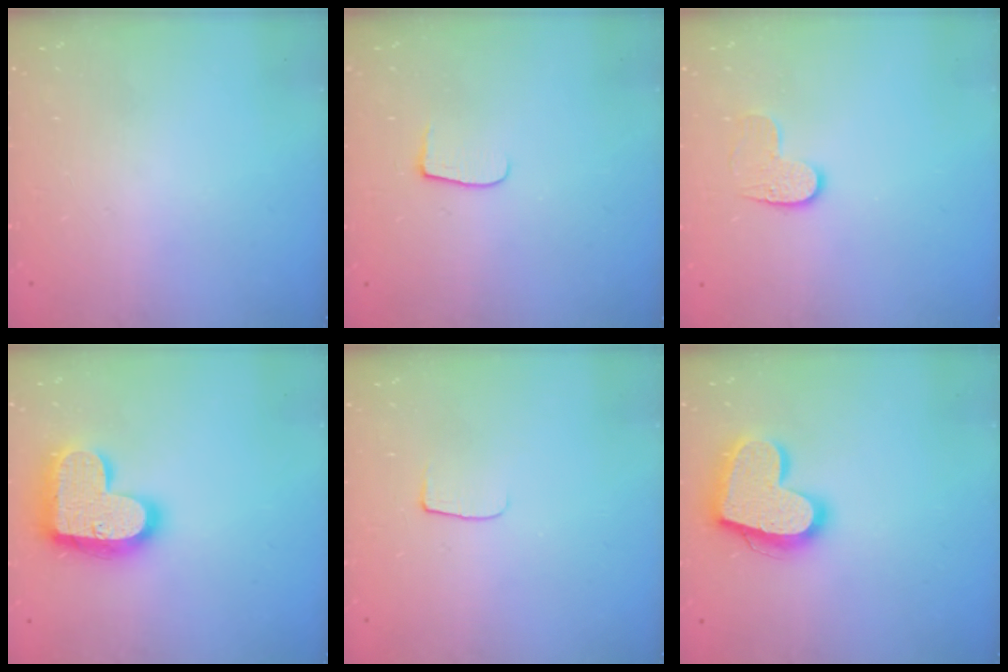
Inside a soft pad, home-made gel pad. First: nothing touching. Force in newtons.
{"total": 6.0, "press": 6.0, "slide": 0.6}
{"total": 6.1, "press": 6.1, "slide": 0.5}
{"total": 18.9, "press": 18.9, "slide": 1.1}
{"total": 4.8, "press": 4.8, "slide": 0.6}
{"total": 18.7, "press": 18.6, "slide": 1.4}